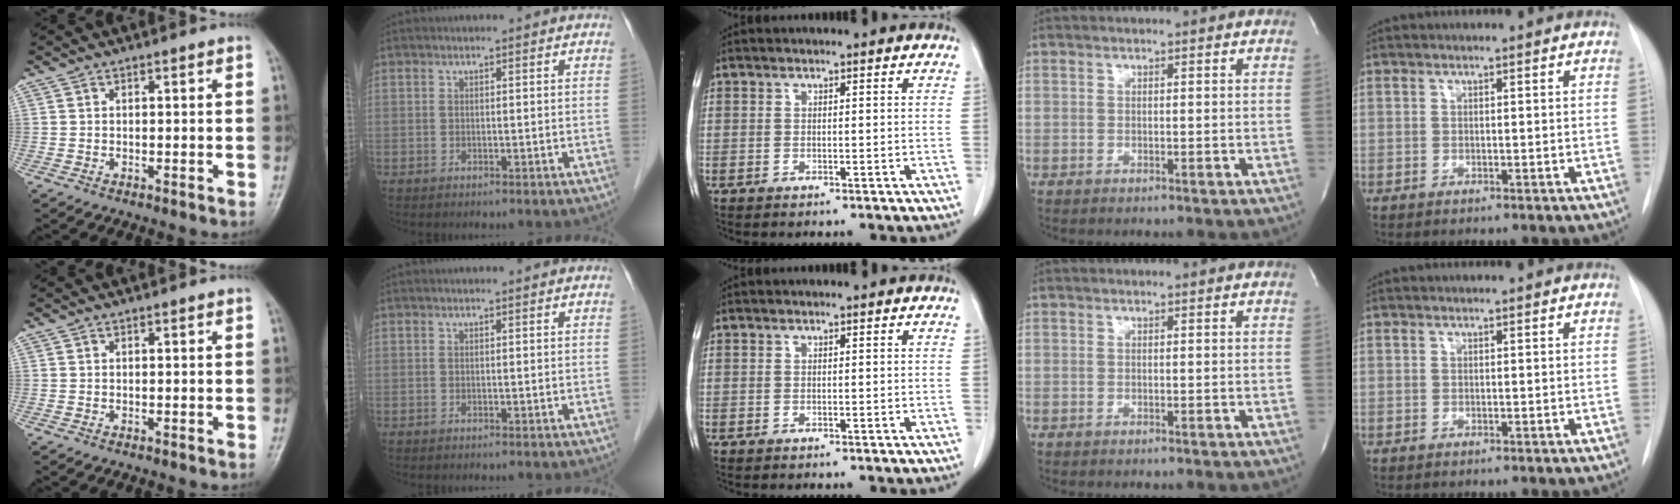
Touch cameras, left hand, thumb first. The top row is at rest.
{}